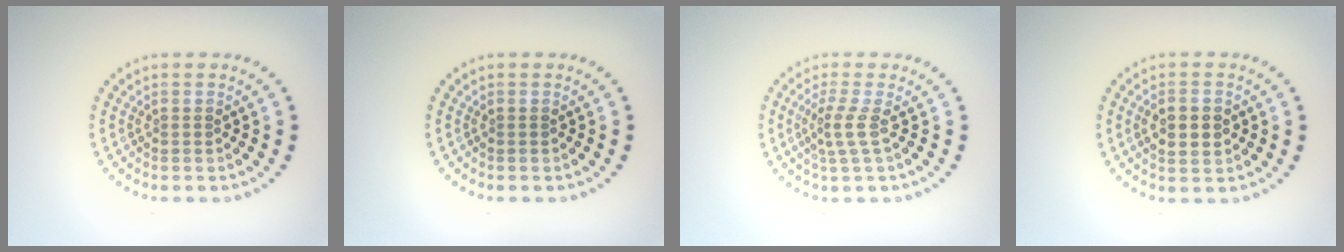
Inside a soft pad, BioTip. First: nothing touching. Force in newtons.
{"total": 0.0}
{"total": 2.0, "press": 1.3, "slide": 1.6}
{"total": 3.0, "press": 3.0, "slide": 0.2}